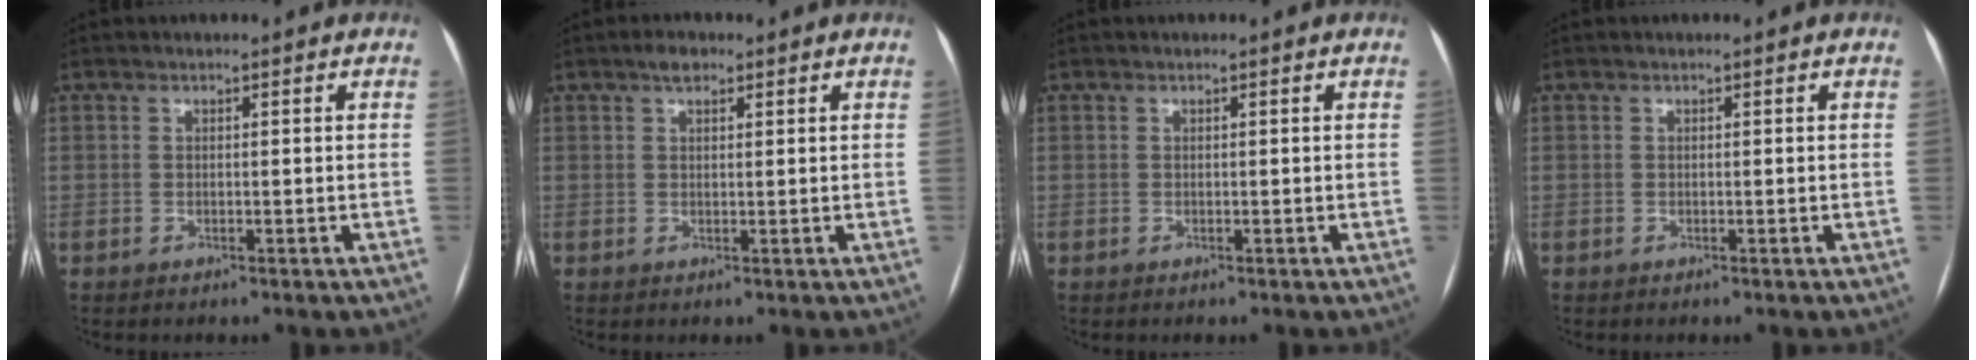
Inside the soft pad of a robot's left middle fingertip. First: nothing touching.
{"total": 2.1, "force": [1.4, 0.9, 1.2], "torque": [-0.023, 0.009, 0.022]}
{"total": 0.0}
{"total": 0.0}